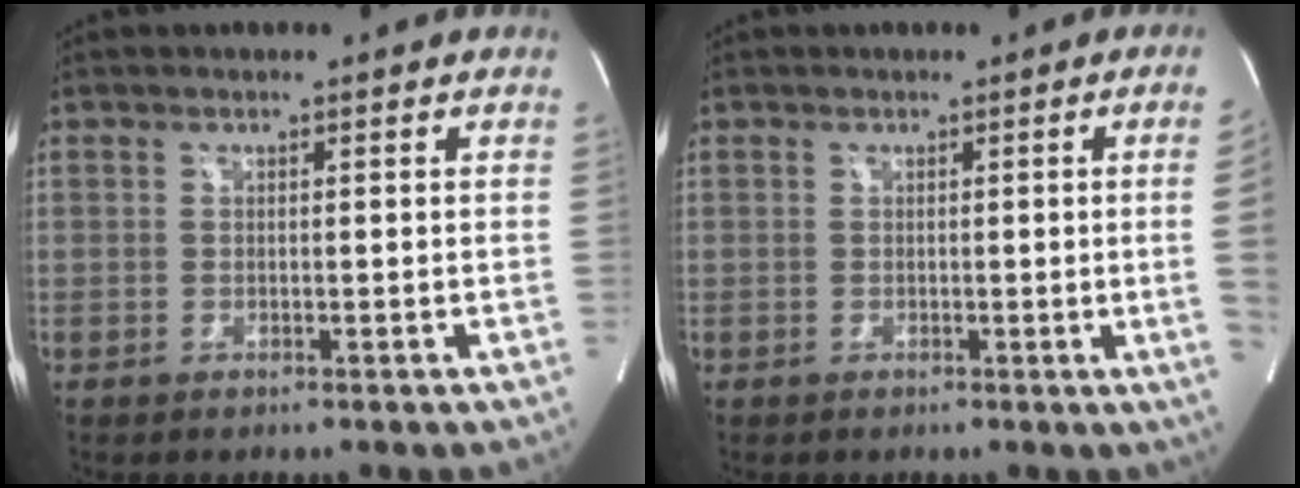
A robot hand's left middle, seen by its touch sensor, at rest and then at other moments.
{"total": 3.8, "force": [-0.2, -1.7, 3.3], "torque": [-0.041, -0.006, -0.001]}